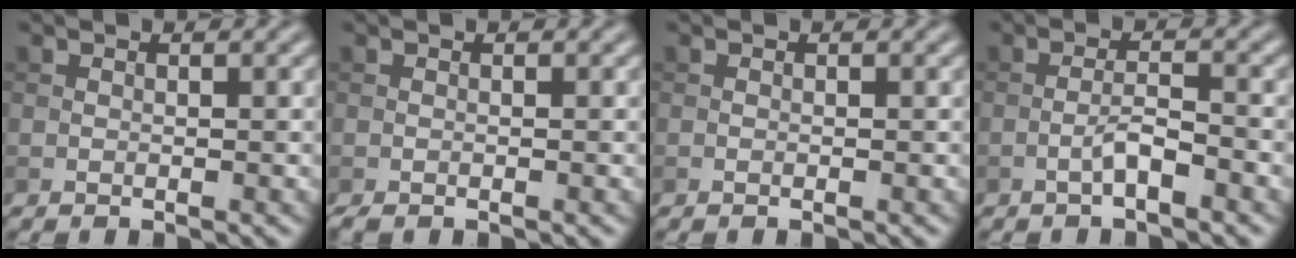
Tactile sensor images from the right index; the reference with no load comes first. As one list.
[{"total": 0.7, "force": [-0.6, 0.1, 0.3], "torque": [-0.005, -0.002, -0.010]}, {"total": 0.0}, {"total": 2.2, "force": [-1.2, 0.3, 1.8], "torque": [-0.034, 0.009, -0.026]}]